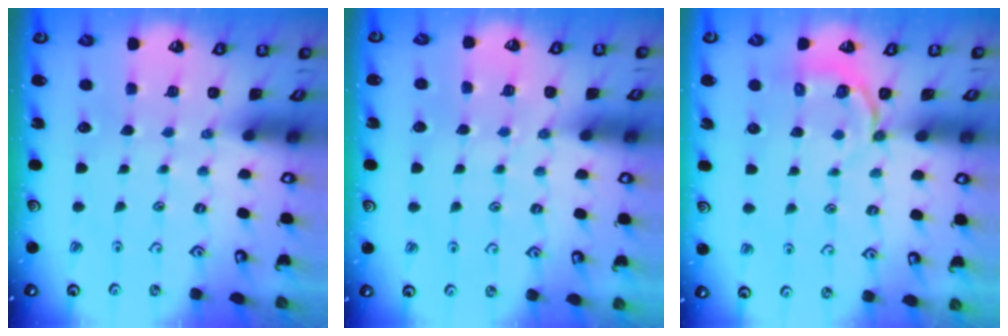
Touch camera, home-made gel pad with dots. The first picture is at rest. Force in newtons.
{"total": 4.1, "press": 4.1, "slide": 0.4}
{"total": 4.3, "press": 3.3, "slide": 2.7}